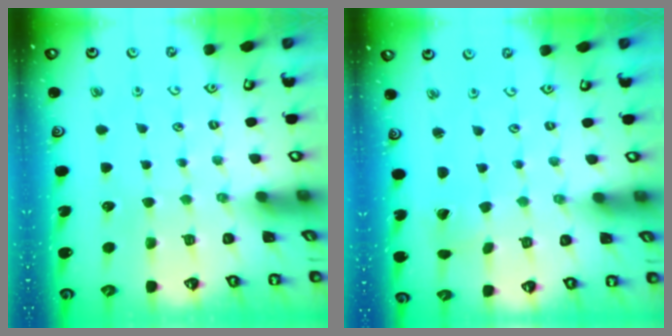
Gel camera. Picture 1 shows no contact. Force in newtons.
{"total": 0.0}